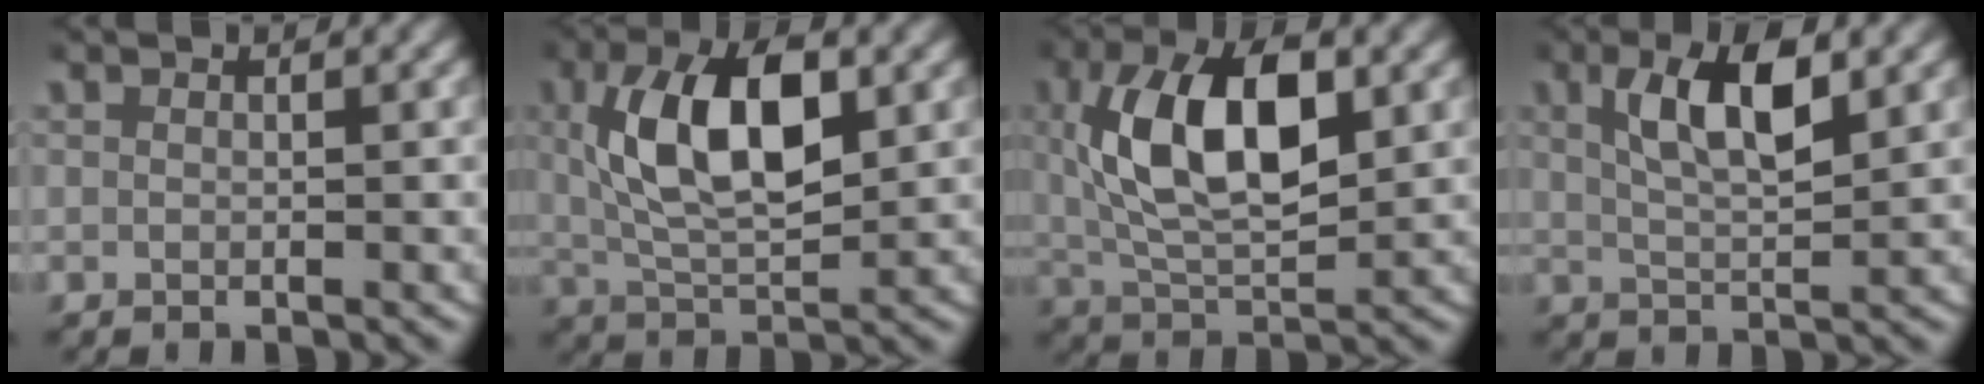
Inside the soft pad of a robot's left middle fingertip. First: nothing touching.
{"total": 8.2, "force": [1.7, 3.9, 7.1], "torque": [-0.131, 0.002, 0.031]}
{"total": 9.2, "force": [1.9, 4.6, 7.8], "torque": [-0.146, 0.000, 0.035]}
{"total": 5.3, "force": [1.9, 1.8, 4.6], "torque": [-0.082, 0.005, 0.030]}